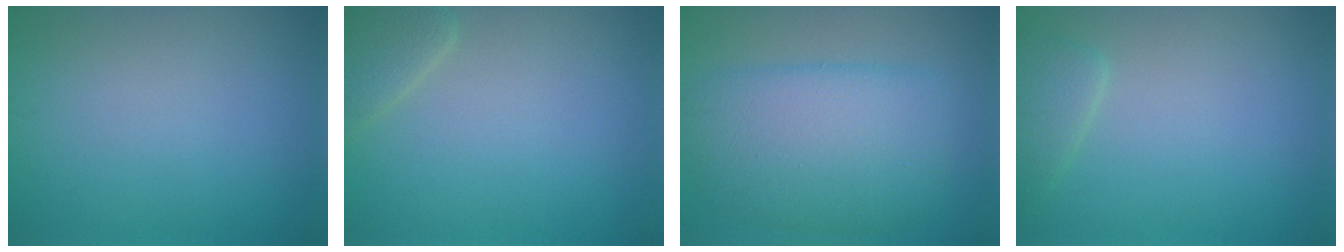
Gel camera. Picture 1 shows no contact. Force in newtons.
{"total": 2.0, "press": 2.0, "slide": 0.2}
{"total": 7.0, "press": 7.0, "slide": 0.3}
{"total": 1.9, "press": 1.9, "slide": 0.2}